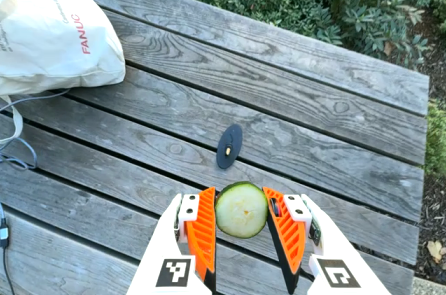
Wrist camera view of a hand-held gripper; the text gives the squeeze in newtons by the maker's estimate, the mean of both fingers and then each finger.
{"total": 11.3, "left": 11.4, "right": 11.1}